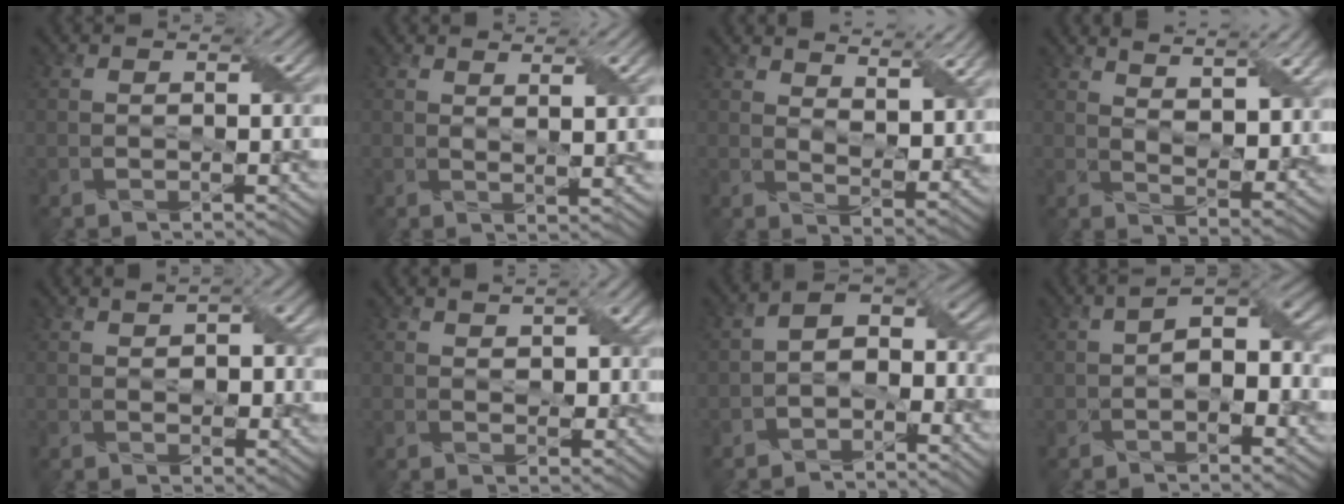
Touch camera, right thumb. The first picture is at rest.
{"total": 3.1, "force": [1.8, 0.4, 2.4], "torque": [-0.049, -0.002, 0.035]}
{"total": 8.9, "force": [6.5, 2.9, 5.5], "torque": [-0.097, -0.007, 0.100]}
{"total": 10.5, "force": [7.0, 3.2, 7.1], "torque": [-0.125, 0.005, 0.101]}
{"total": 4.1, "force": [1.3, 2.4, 3.2], "torque": [-0.049, -0.005, 0.029]}
{"total": 3.0, "force": [1.6, 1.5, 2.1], "torque": [-0.039, -0.001, 0.035]}
{"total": 5.3, "force": [-2.5, 3.2, 3.4], "torque": [-0.047, 0.005, -0.055]}
{"total": 8.1, "force": [-0.5, 4.2, 6.9], "torque": [-0.113, -0.004, -0.006]}